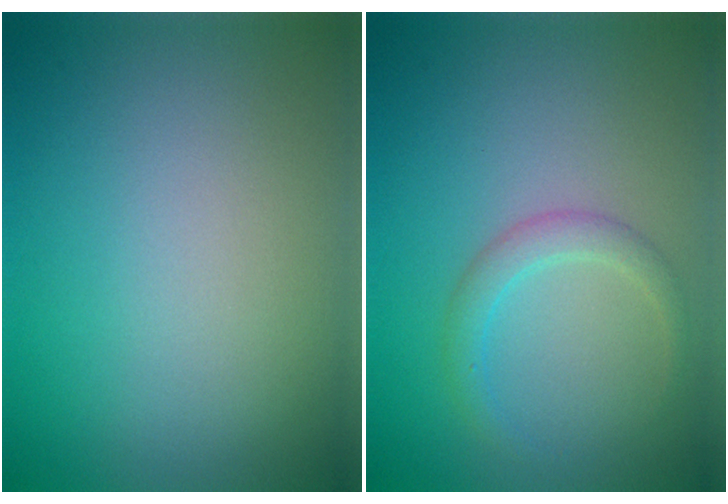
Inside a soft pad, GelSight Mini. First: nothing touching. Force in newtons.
{"total": 1.9, "press": 1.9, "slide": 0.2}